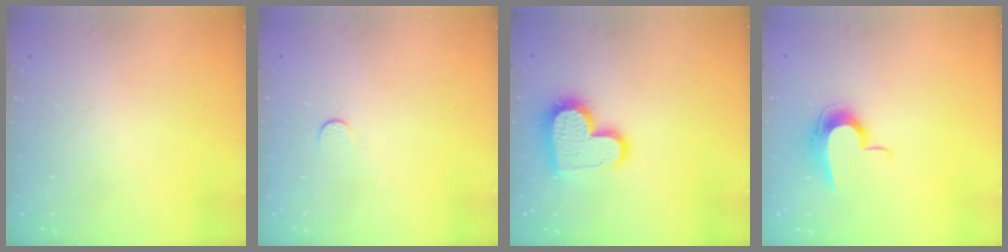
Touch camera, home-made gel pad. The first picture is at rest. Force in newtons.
{"total": 3.3, "press": 3.2, "slide": 0.3}
{"total": 16.1, "press": 16.0, "slide": 1.2}
{"total": 10.1, "press": 10.1, "slide": 0.6}